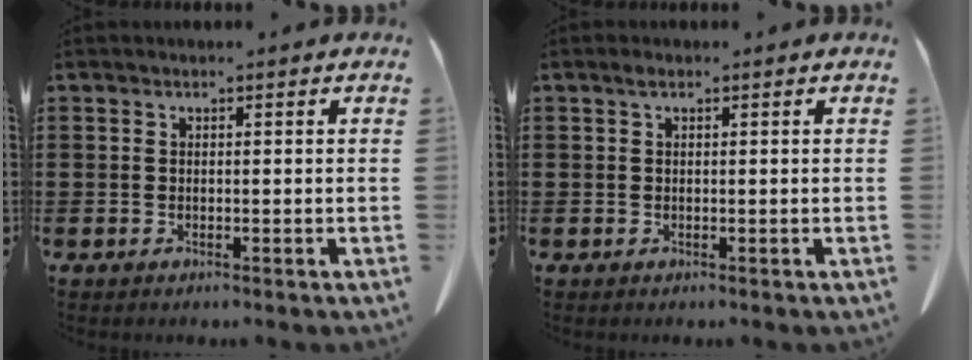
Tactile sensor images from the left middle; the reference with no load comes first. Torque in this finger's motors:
{"motor_torque": [1.02, 1.12, 0.20, 0.04]}